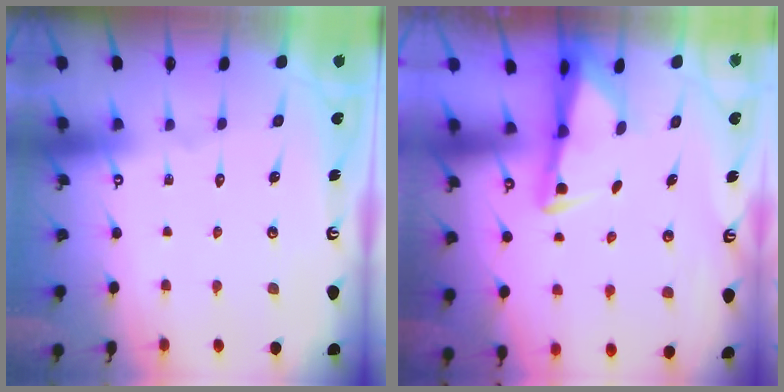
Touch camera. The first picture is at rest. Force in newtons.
{"total": 3.0, "press": 2.9, "slide": 0.5}